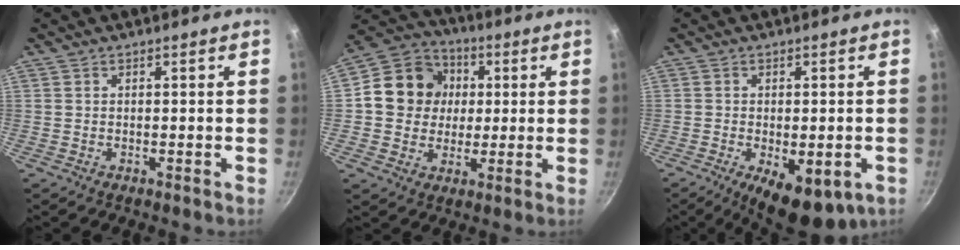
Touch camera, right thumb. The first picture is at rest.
{"total": 13.6, "force": [1.7, 12.2, 5.8], "torque": [-0.068, 0.017, 0.015]}
{"total": 10.9, "force": [-4.1, 4.8, 9.0], "torque": [-0.105, -0.002, -0.045]}